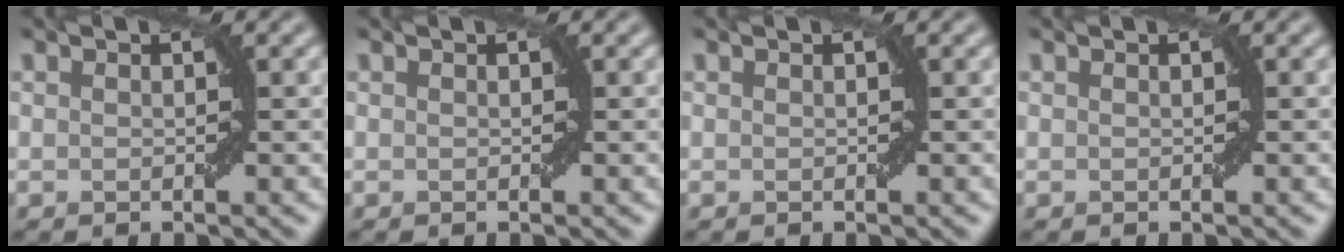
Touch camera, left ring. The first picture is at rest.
{"total": 0.0}
{"total": 0.0}
{"total": 0.0}